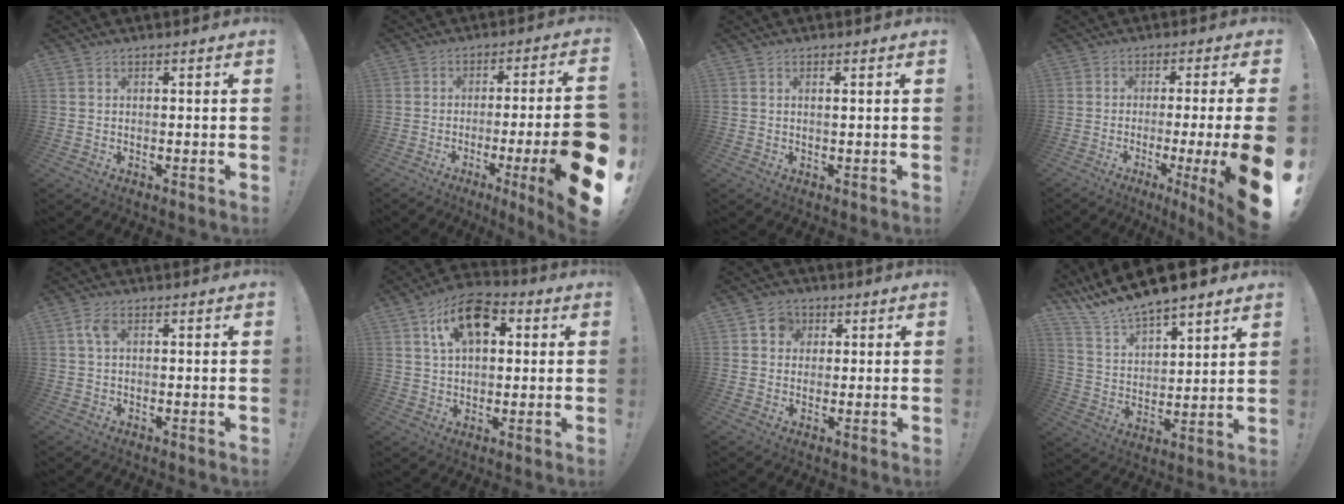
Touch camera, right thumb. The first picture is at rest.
{"total": 15.7, "force": [-5.5, 1.1, 14.7], "torque": [-0.219, 0.012, -0.080]}
{"total": 1.1, "force": [0.6, -0.4, 0.8], "torque": [-0.009, -0.005, 0.008]}
{"total": 12.9, "force": [-3.8, 0.0, 12.3], "torque": [-0.174, 0.003, -0.052]}
{"total": 3.1, "force": [0.9, 1.5, 2.6], "torque": [-0.052, 0.005, 0.015]}
{"total": 13.4, "force": [5.4, 8.5, 8.8], "torque": [-0.129, -0.010, 0.099]}
{"total": 5.8, "force": [1.9, 5.0, 2.1], "torque": [-0.038, 0.004, 0.038]}
{"total": 11.8, "force": [11.0, 2.9, 3.5], "torque": [-0.097, -0.092, 0.199]}